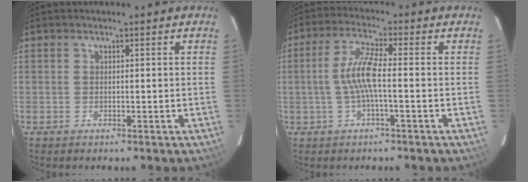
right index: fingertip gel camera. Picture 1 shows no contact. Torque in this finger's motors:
{"motor_torque": [0.94, 0.10, 0.52, 0.16]}